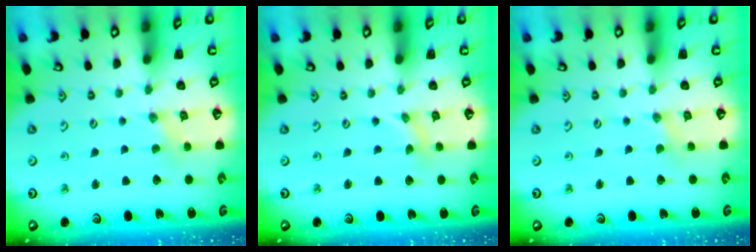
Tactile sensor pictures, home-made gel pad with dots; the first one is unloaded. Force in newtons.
{"total": 0.0}
{"total": 0.7, "press": 0.7, "slide": 0.1}